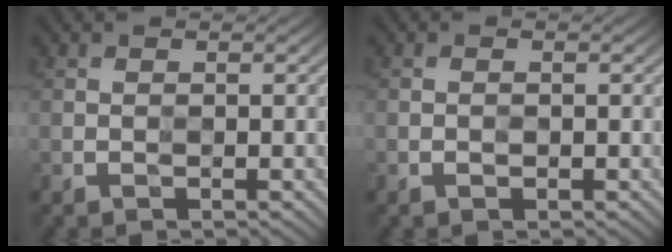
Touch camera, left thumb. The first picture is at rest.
{"total": 0.7, "force": [-0.3, 0.3, 0.6], "torque": [-0.011, 0.001, -0.005]}